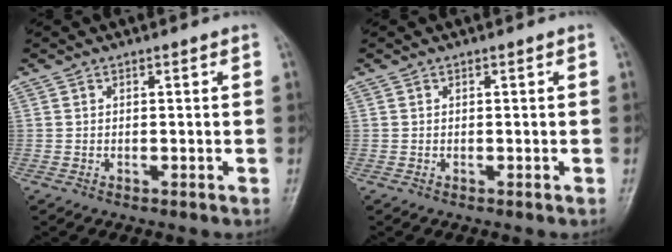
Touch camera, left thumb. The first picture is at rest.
{"total": 0.0}